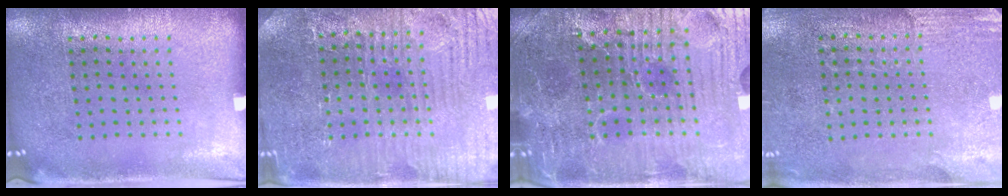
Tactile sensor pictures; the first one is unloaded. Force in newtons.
{"total": 3.9, "press": 3.8, "slide": 0.8}
{"total": 5.3, "press": 5.1, "slide": 1.3}
{"total": 2.7, "press": 2.4, "slide": 1.1}